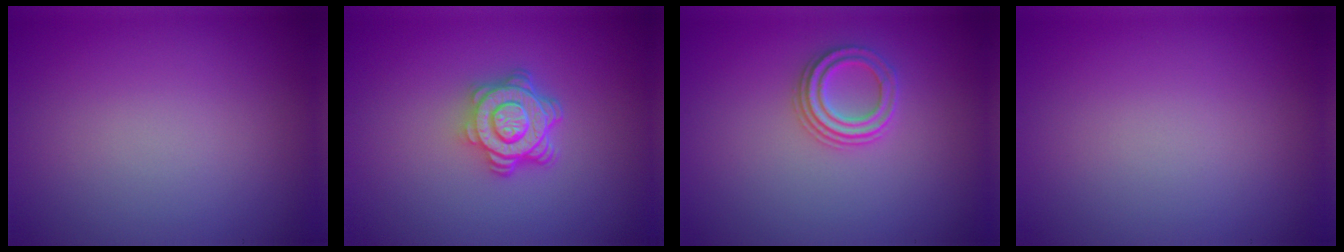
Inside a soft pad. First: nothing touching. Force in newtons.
{"total": 4.8, "press": 3.7, "slide": 3.1}
{"total": 2.3, "press": 2.2, "slide": 0.8}
{"total": 0.0}